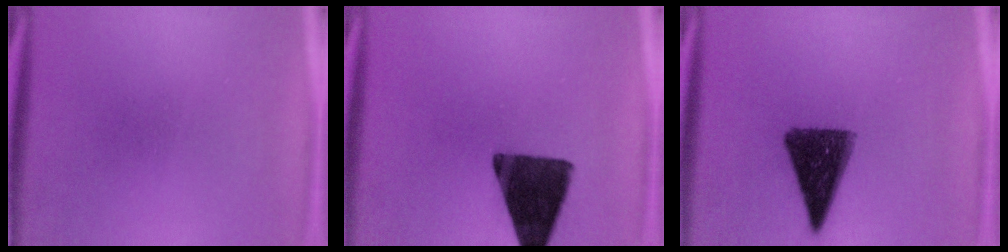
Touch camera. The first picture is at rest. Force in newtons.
{"total": 14.5}
{"total": 12.3}